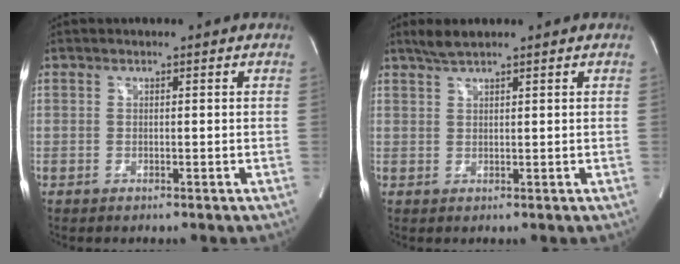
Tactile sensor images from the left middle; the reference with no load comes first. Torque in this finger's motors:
{"motor_torque": [0.17, -0.07, -0.07, 0.02]}